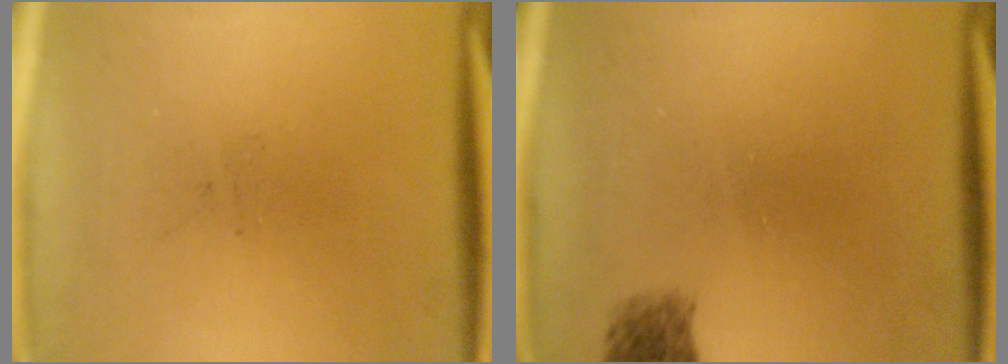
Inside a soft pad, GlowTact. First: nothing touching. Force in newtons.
{"total": 1.9}